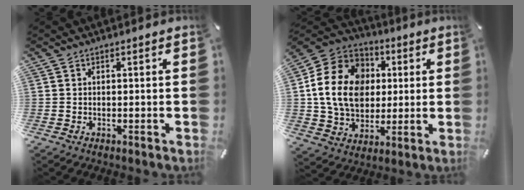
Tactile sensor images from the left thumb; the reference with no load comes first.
{"total": 18.6, "force": [1.7, 15.4, 10.2], "torque": [-0.207, 0.017, 0.034]}